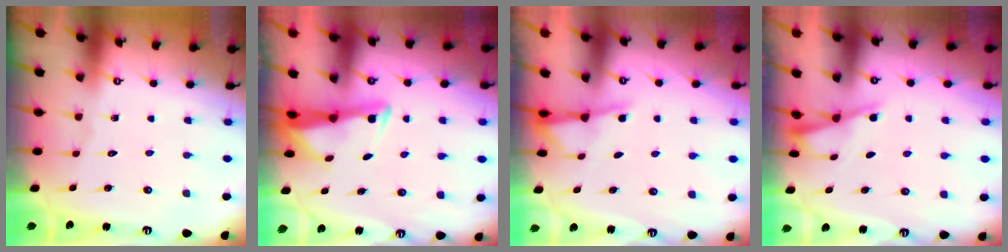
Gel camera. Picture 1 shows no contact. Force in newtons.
{"total": 3.2, "press": 3.1, "slide": 0.7}
{"total": 2.0, "press": 2.0, "slide": 0.4}
{"total": 1.6, "press": 1.6, "slide": 0.2}